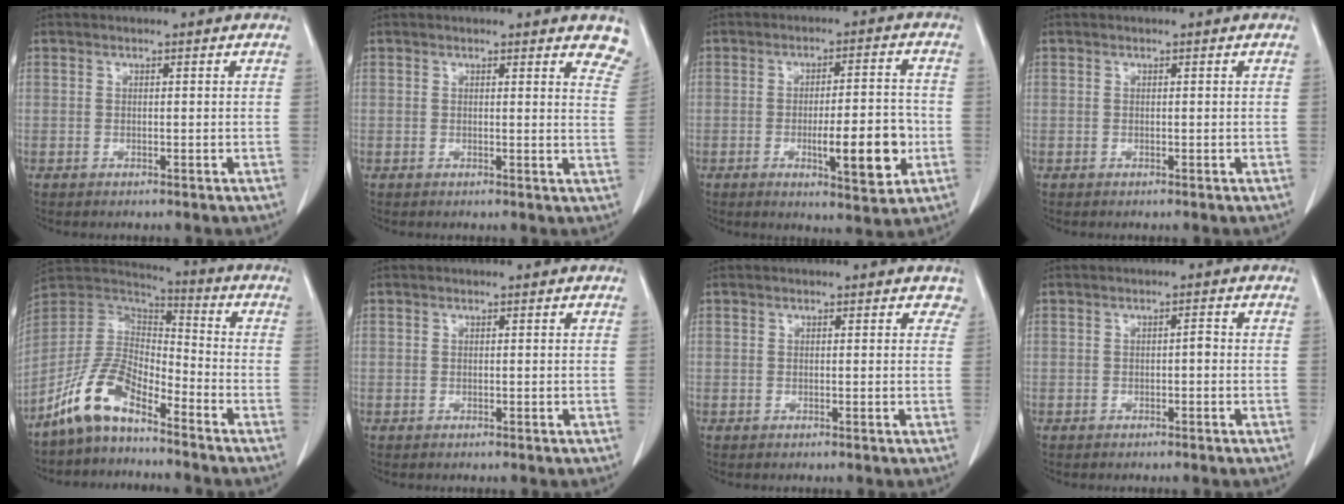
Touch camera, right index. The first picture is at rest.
{"total": 5.8, "force": [5.4, 1.3, 1.8], "torque": [0.000, -0.022, 0.029]}
{"total": 10.3, "force": [-2.7, 2.2, 9.7], "torque": [-0.139, 0.001, -0.034]}
{"total": 0.0}
{"total": 10.8, "force": [-7.9, 3.7, 6.4], "torque": [-0.146, 0.019, -0.160]}
{"total": 0.0}
{"total": 1.6, "force": [1.2, 1.1, 0.0], "torque": [0.017, 0.004, 0.001]}
{"total": 1.0, "force": [-0.2, 0.3, 1.0], "torque": [-0.014, 0.003, -0.003]}